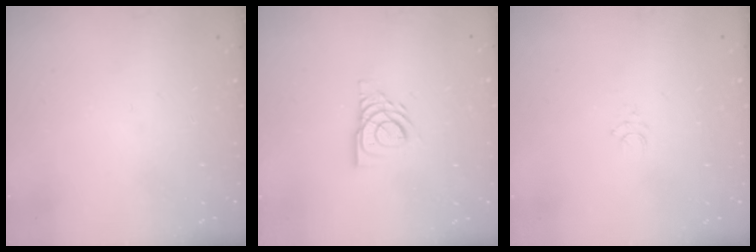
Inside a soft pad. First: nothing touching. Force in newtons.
{"total": 9.8, "press": 9.7, "slide": 1.2}
{"total": 5.0, "press": 4.9, "slide": 0.3}